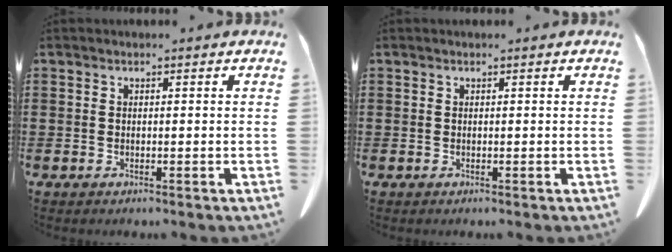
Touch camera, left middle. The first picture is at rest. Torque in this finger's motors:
{"motor_torque": [-0.07, 0.09, 0.00, 0.00]}